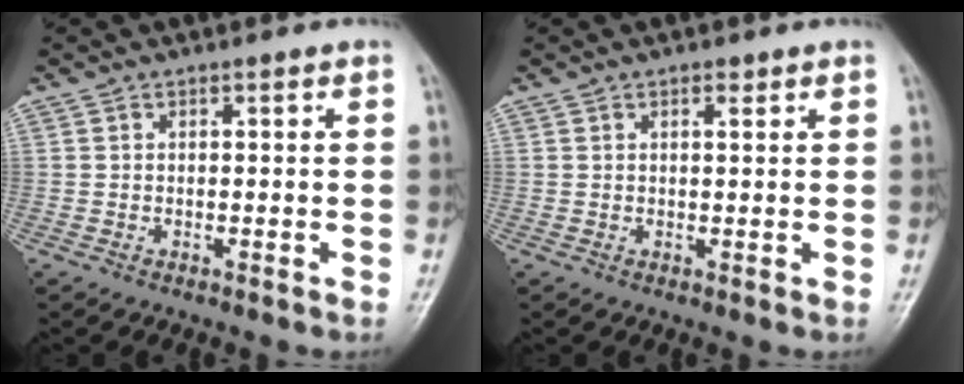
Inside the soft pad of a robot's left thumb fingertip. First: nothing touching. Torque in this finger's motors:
{"motor_torque": [-0.26, -0.17, -0.19, 0.05, -0.03]}